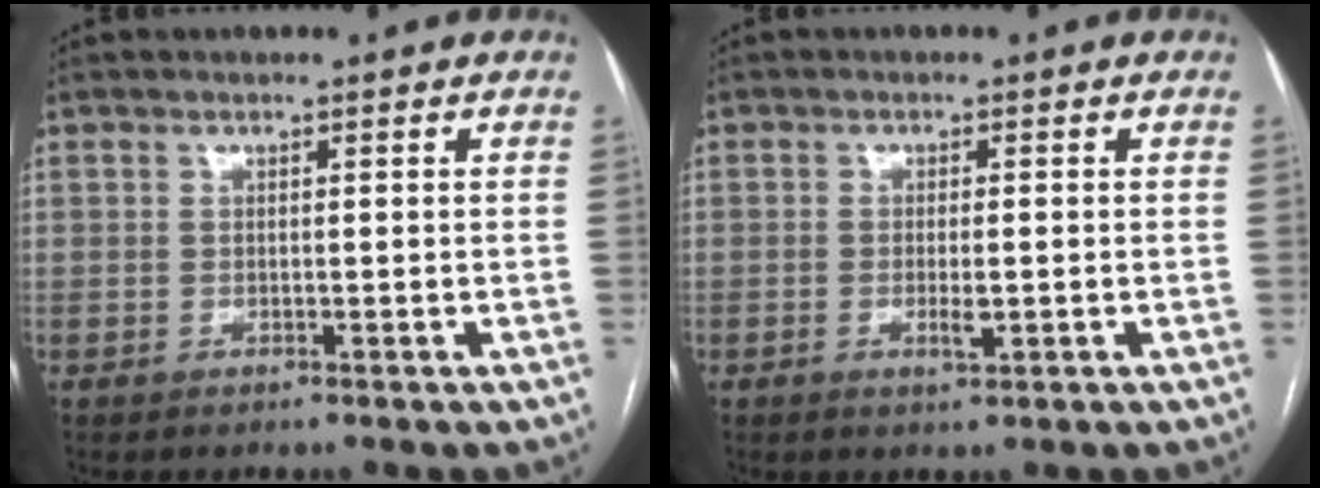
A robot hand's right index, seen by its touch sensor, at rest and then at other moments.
{"total": 2.5, "force": [-0.5, 0.6, 2.4], "torque": [-0.043, -0.002, -0.007]}